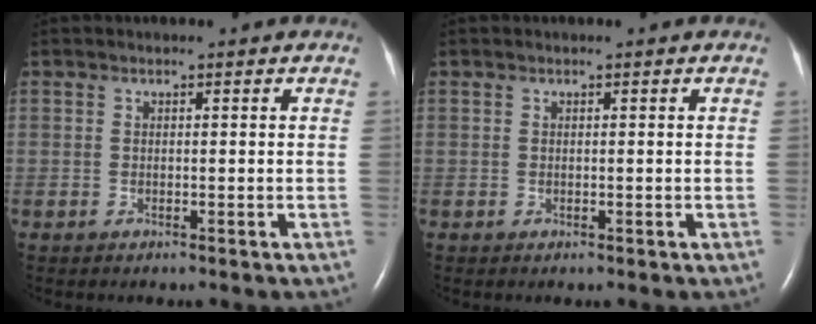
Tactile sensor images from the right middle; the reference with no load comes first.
{"total": 0.0}